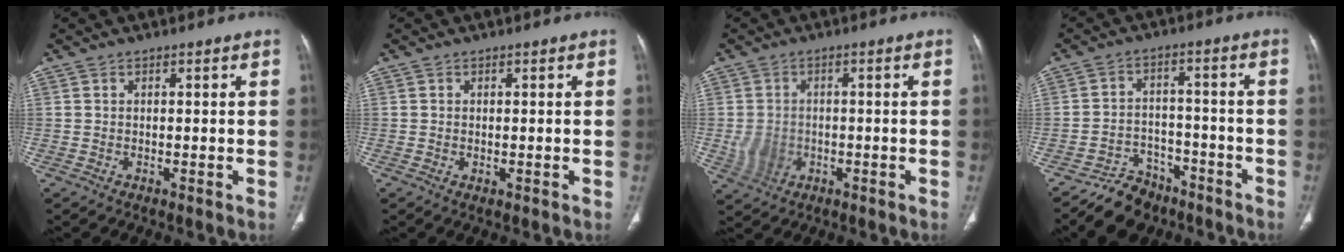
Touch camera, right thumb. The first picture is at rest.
{"total": 0.7, "force": [-0.1, 0.5, 0.5], "torque": [-0.009, -0.003, 0.001]}
{"total": 5.1, "force": [-1.1, 4.2, 2.6], "torque": [-0.039, 0.007, -0.010]}
{"total": 8.7, "force": [-7.0, 5.0, 1.5], "torque": [-0.007, 0.056, -0.116]}